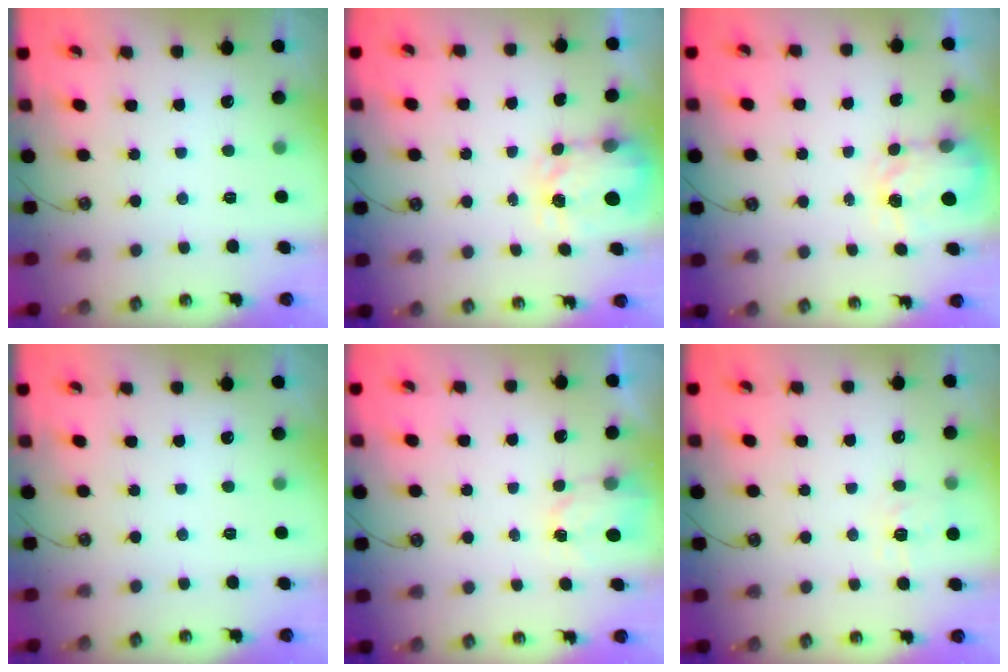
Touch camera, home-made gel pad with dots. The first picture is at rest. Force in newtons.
{"total": 3.8, "press": 3.8, "slide": 0.5}
{"total": 3.5, "press": 3.4, "slide": 0.6}
{"total": 0.0}
{"total": 2.6, "press": 2.6, "slide": 0.3}
{"total": 5.9, "press": 5.8, "slide": 0.7}